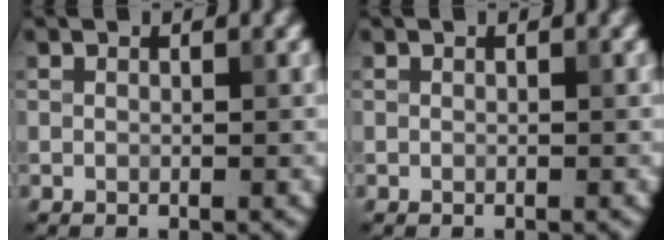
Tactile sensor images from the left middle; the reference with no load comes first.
{"total": 0.0}